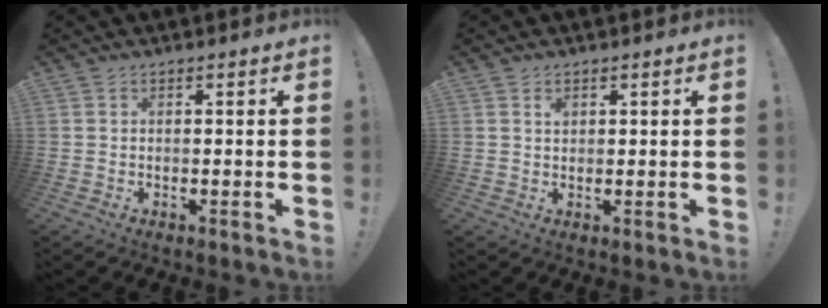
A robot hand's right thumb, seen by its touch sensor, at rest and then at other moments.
{"total": 1.3, "force": [0.7, 0.9, 0.5], "torque": [-0.002, -0.003, 0.012]}